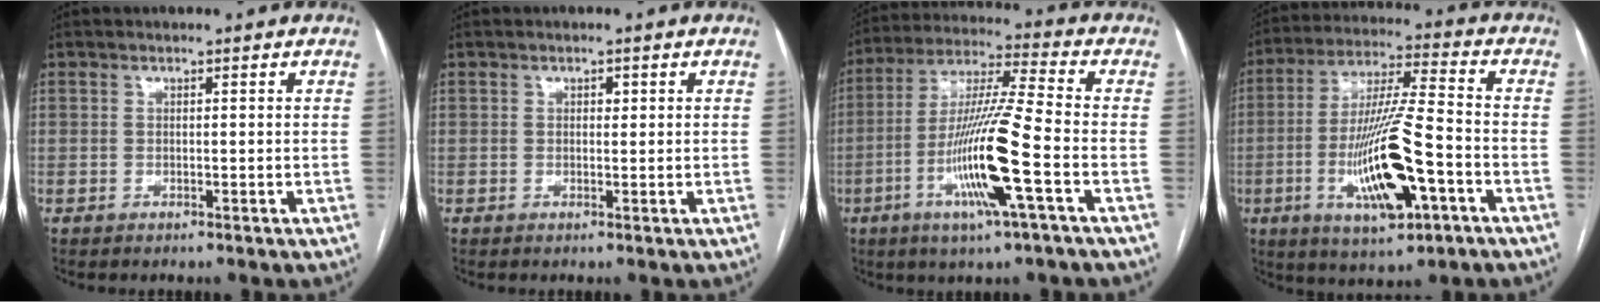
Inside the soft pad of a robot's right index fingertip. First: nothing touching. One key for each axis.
{"total": 1.5, "fx": 0.5, "fy": 0.9, "fz": 1.0, "tx": -0.013, "ty": 0.004, "tz": 0.006}
{"total": 15.1, "fx": -4.9, "fy": -0.4, "fz": 14.2, "tx": -0.283, "ty": -0.010, "tz": -0.097}
{"total": 16.0, "fx": -5.2, "fy": 2.5, "fz": 14.9, "tx": -0.288, "ty": -0.009, "tz": -0.085}